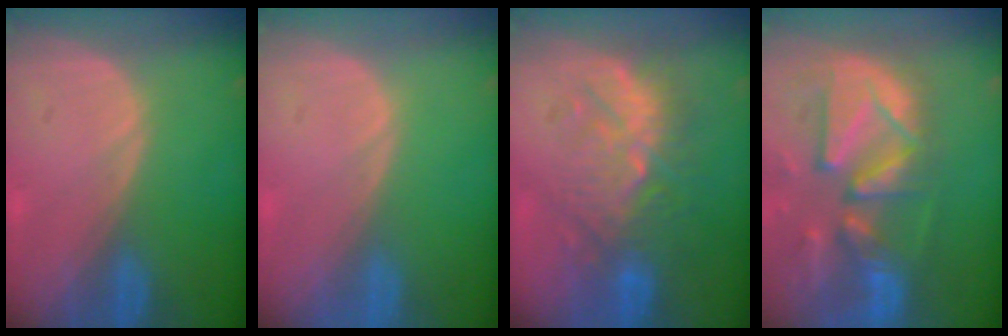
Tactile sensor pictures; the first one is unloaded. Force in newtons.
{"total": 0.0}
{"total": 9.2, "press": 9.1, "slide": 1.6}
{"total": 13.3, "press": 11.4, "slide": 6.8}